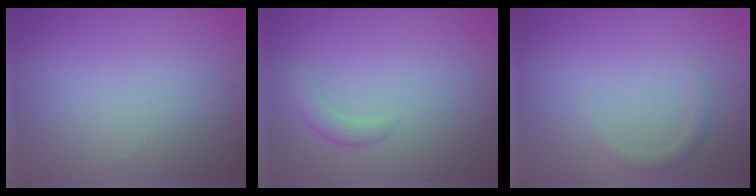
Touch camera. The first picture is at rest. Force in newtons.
{"total": 1.4, "press": 1.4, "slide": 0.1}
{"total": 1.1, "press": 1.1, "slide": 0.1}